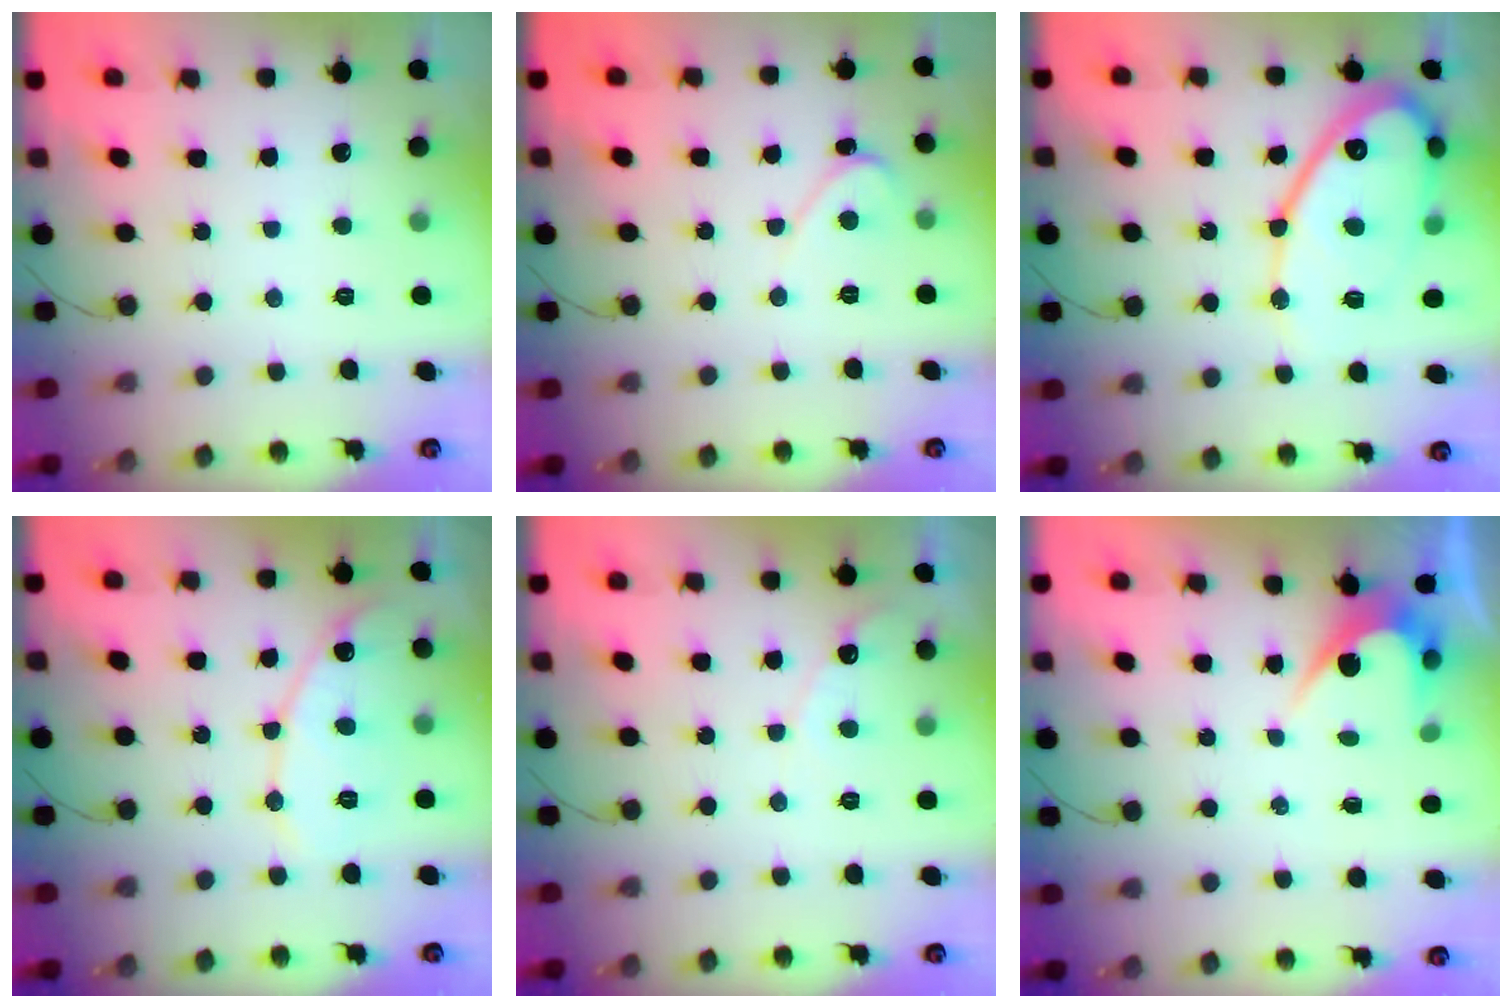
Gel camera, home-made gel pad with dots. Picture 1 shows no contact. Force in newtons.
{"total": 2.1, "press": 2.1, "slide": 0.2}
{"total": 17.7, "press": 17.6, "slide": 1.6}
{"total": 10.4, "press": 10.3, "slide": 0.8}
{"total": 4.2, "press": 4.2, "slide": 0.2}
{"total": 3.5, "press": 3.5, "slide": 0.2}